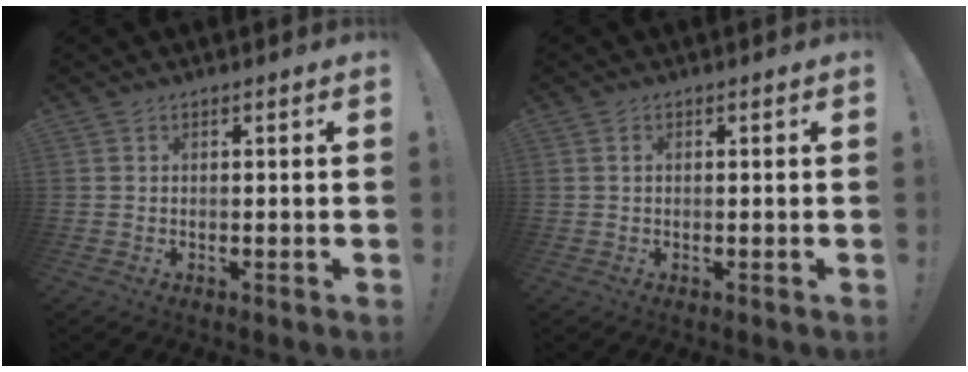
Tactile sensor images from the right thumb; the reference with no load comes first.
{"total": 0.5, "force": [0.0, 0.3, 0.4], "torque": [-0.009, 0.003, 0.000]}